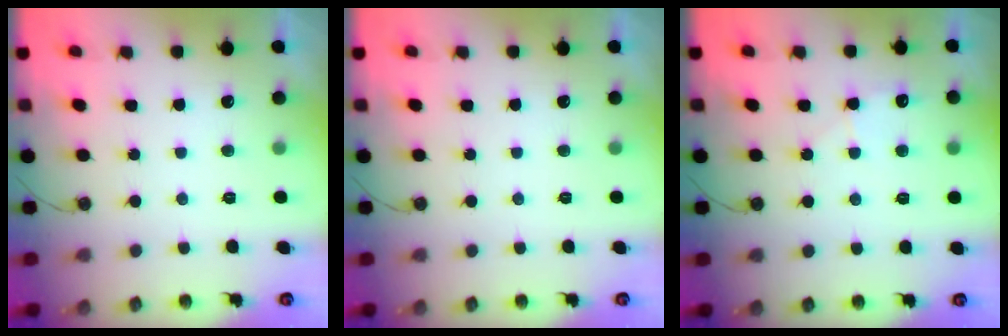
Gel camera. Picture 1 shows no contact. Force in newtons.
{"total": 0.0}
{"total": 5.1, "press": 5.0, "slide": 0.6}